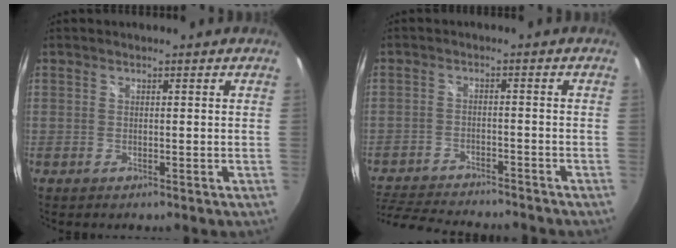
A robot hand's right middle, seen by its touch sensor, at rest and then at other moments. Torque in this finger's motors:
{"motor_torque": [1.07, -1.07, 0.07, 0.03]}